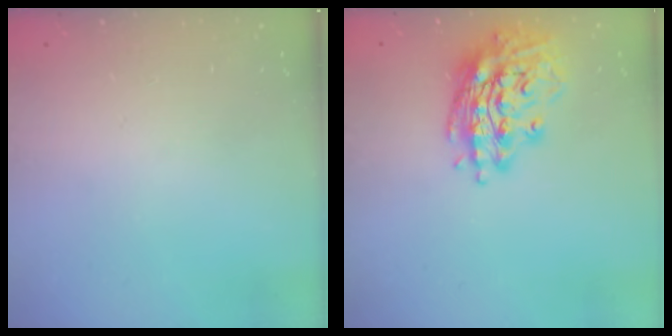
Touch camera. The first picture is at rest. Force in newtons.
{"total": 16.4, "press": 16.2, "slide": 2.5}